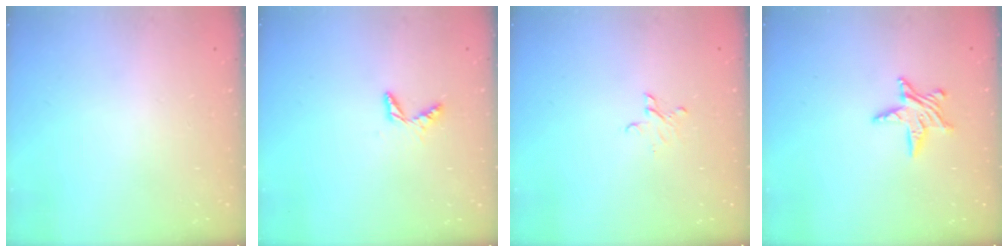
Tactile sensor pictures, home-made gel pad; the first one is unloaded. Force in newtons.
{"total": 4.6, "press": 4.6, "slide": 0.5}
{"total": 3.4, "press": 3.3, "slide": 0.2}
{"total": 6.7, "press": 6.7, "slide": 0.3}